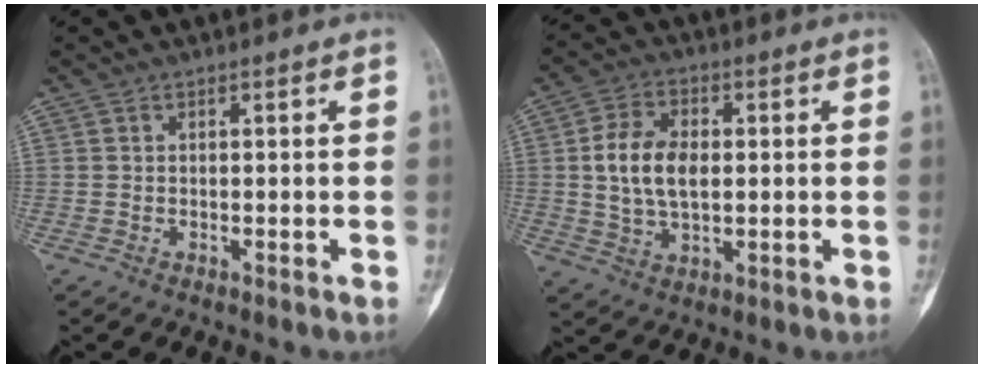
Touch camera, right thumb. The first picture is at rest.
{"total": 10.1, "force": [0.8, 6.1, 8.0], "torque": [-0.146, 0.005, 0.018]}